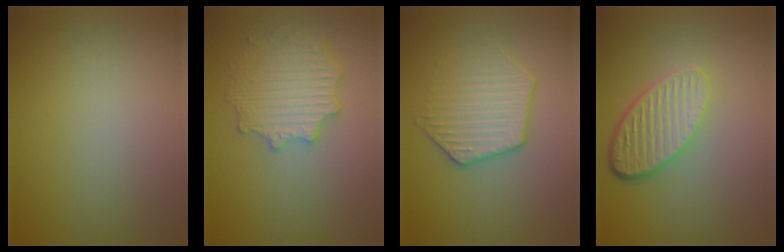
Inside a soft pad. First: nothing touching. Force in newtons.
{"total": 4.5, "press": 4.1, "slide": 1.7}
{"total": 3.4, "press": 3.2, "slide": 1.3}
{"total": 5.3, "press": 3.9, "slide": 3.6}